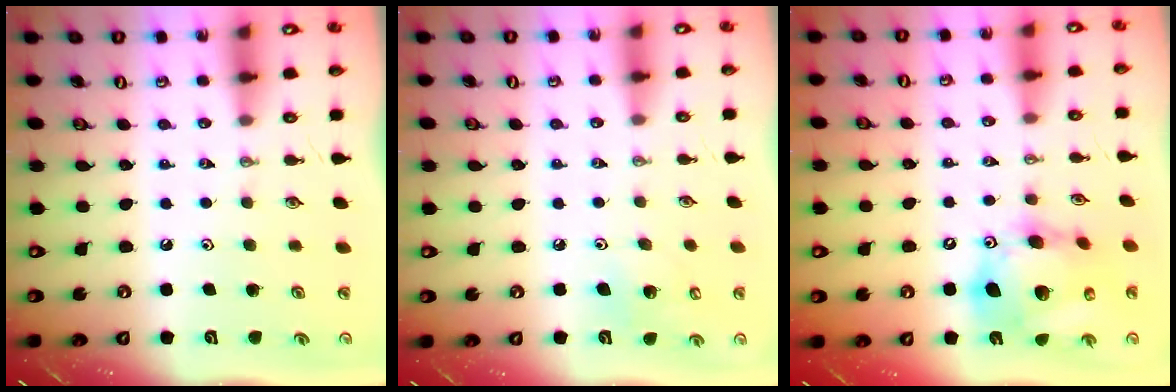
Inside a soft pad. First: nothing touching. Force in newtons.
{"total": 7.8, "press": 7.8, "slide": 0.8}
{"total": 18.0, "press": 17.7, "slide": 3.1}